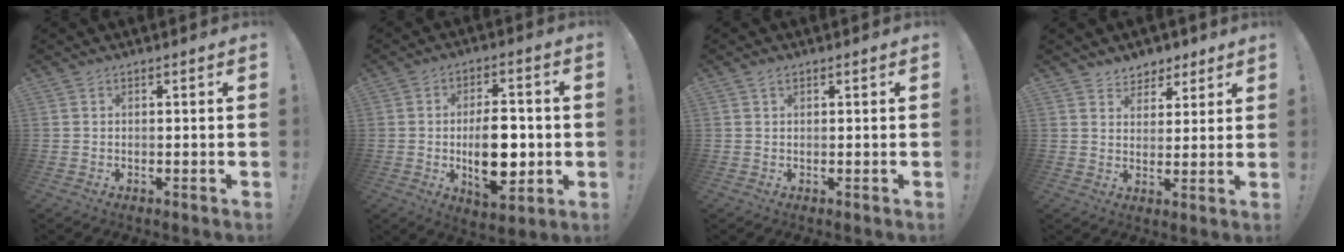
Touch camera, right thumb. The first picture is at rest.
{"total": 14.5, "force": [-1.7, 7.6, 12.2], "torque": [-0.195, -0.002, -0.030]}
{"total": 1.1, "force": [0.8, 0.5, 0.5], "torque": [-0.004, -0.002, 0.013]}
{"total": 6.2, "force": [4.3, 4.4, 0.4], "torque": [0.007, -0.037, 0.083]}